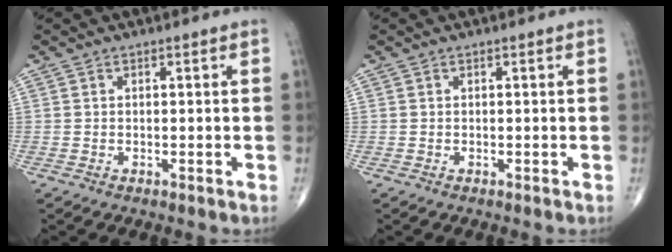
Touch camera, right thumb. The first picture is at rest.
{"total": 0.0}